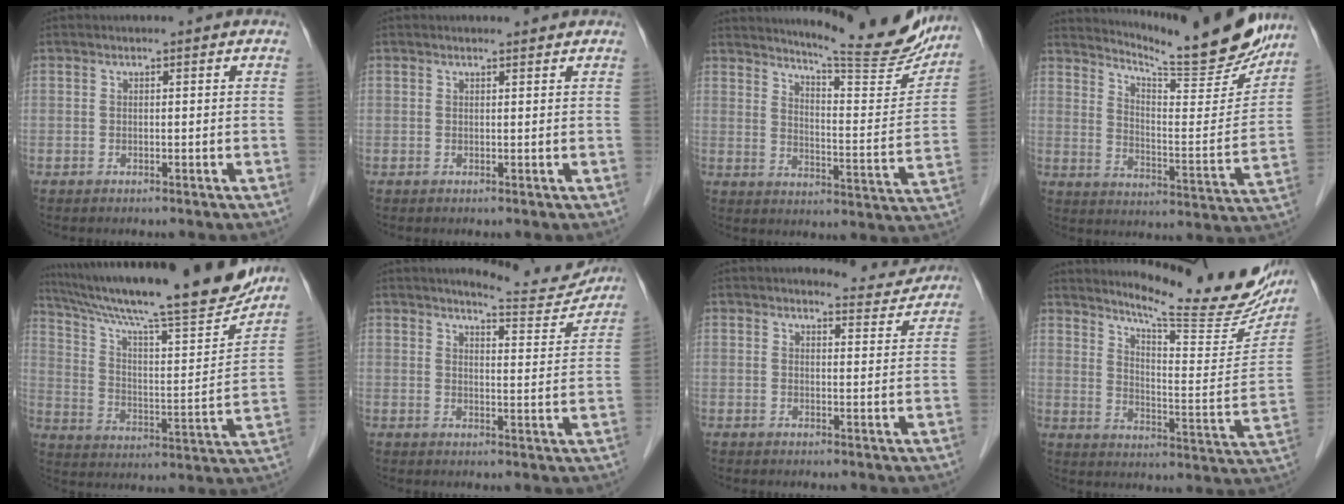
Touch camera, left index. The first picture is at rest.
{"total": 1.3, "force": [1.3, 0.1, 0.1], "torque": [-0.011, 0.001, 0.018]}
{"total": 18.6, "force": [17.1, 1.4, 7.1], "torque": [-0.102, -0.070, 0.215]}
{"total": 18.3, "force": [16.9, 0.6, 7.2], "torque": [-0.113, -0.066, 0.229]}
{"total": 25.6, "force": [21.9, 1.6, 13.2], "torque": [-0.224, -0.025, 0.323]}
{"total": 8.1, "force": [8.0, 0.7, 1.2], "torque": [-0.015, -0.019, 0.098]}
{"total": 4.3, "force": [4.3, 0.5, -0.3], "torque": [-0.001, -0.014, 0.047]}
{"total": 20.1, "force": [17.6, 1.9, 9.5], "torque": [-0.143, -0.070, 0.229]}